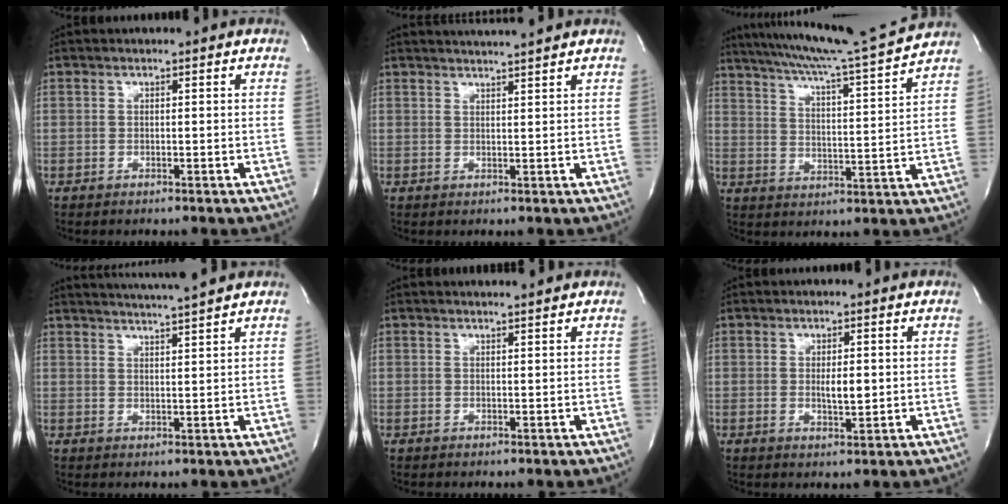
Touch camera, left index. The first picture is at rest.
{"total": 5.0, "force": [4.6, -0.8, 1.6], "torque": [-0.027, 0.011, 0.065]}
{"total": 17.7, "force": [16.2, -1.9, 7.1], "torque": [-0.127, -0.031, 0.234]}
{"total": 7.2, "force": [6.6, -1.4, 2.5], "torque": [-0.047, 0.004, 0.098]}
{"total": 2.3, "force": [2.2, -0.3, 0.6], "torque": [-0.010, 0.004, 0.029]}
{"total": 2.7, "force": [0.2, 0.7, 2.6], "torque": [-0.044, -0.005, 0.006]}